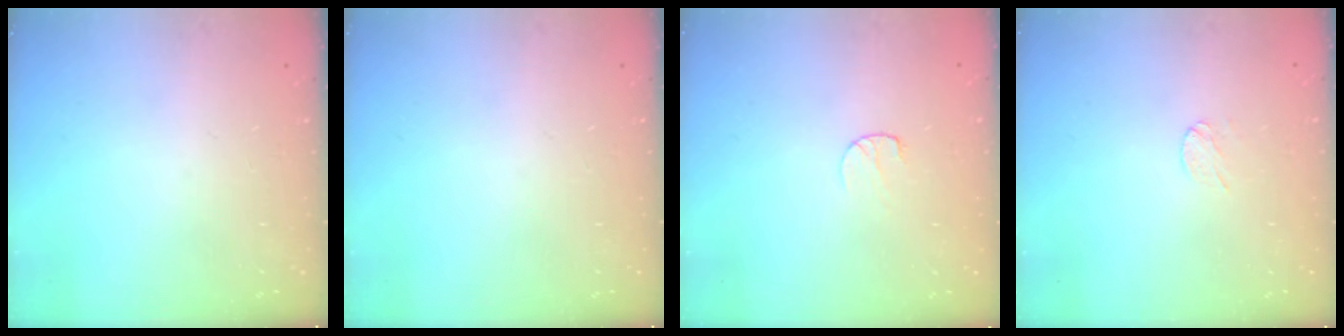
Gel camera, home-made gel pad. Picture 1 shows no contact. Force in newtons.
{"total": 0.0}
{"total": 5.8, "press": 5.8, "slide": 0.5}
{"total": 3.0, "press": 3.0, "slide": 0.2}